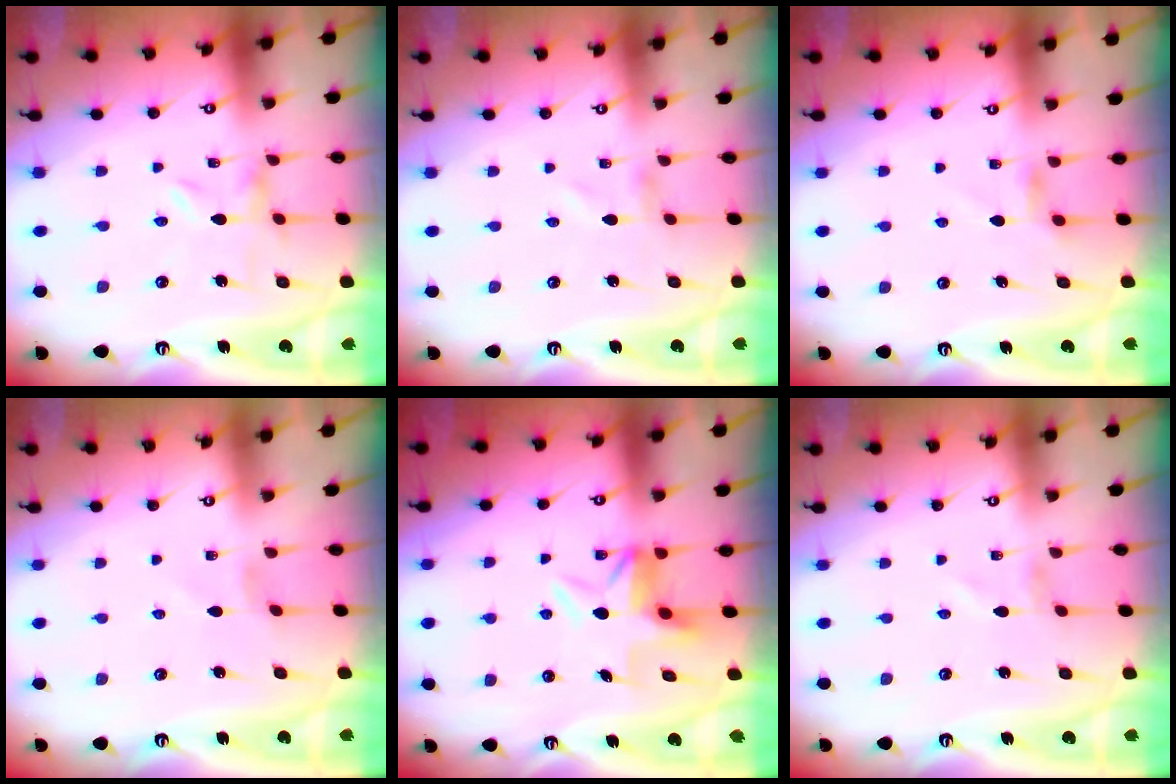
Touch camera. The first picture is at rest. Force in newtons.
{"total": 0.7, "press": 0.7, "slide": 0.1}
{"total": 4.2, "press": 4.2, "slide": 0.5}
{"total": 1.9, "press": 1.9, "slide": 0.4}
{"total": 6.7, "press": 6.5, "slide": 1.8}
{"total": 0.8, "press": 0.8, "slide": 0.1}